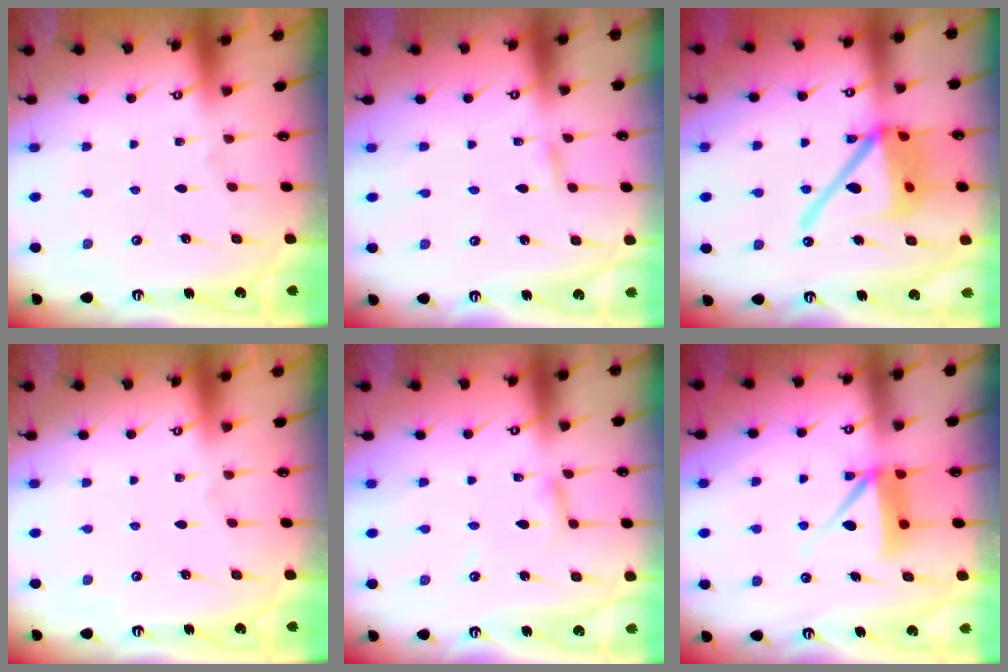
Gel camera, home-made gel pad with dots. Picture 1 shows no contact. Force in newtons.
{"total": 1.8, "press": 1.8, "slide": 0.1}
{"total": 17.9, "press": 17.7, "slide": 2.2}
{"total": 0.0}
{"total": 2.7, "press": 2.7, "slide": 0.3}
{"total": 8.2, "press": 8.1, "slide": 0.6}